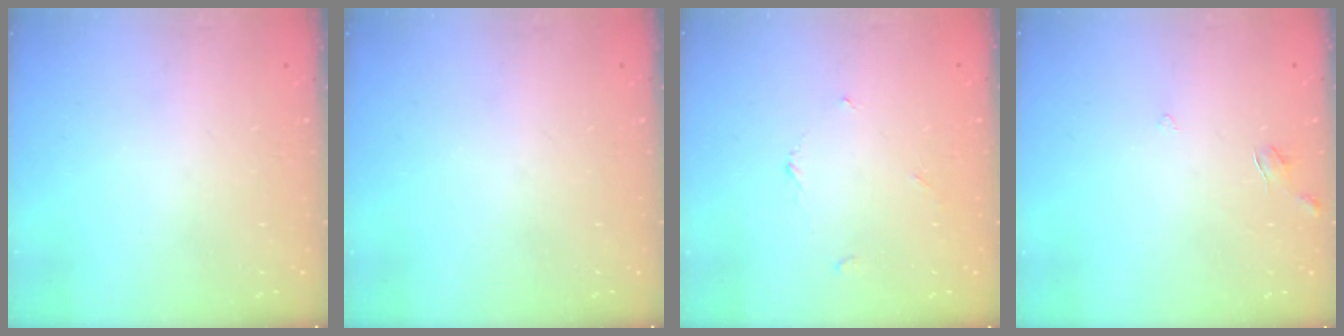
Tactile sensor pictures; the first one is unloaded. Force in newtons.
{"total": 0.0}
{"total": 3.0, "press": 2.9, "slide": 0.4}
{"total": 4.1, "press": 4.1, "slide": 0.3}